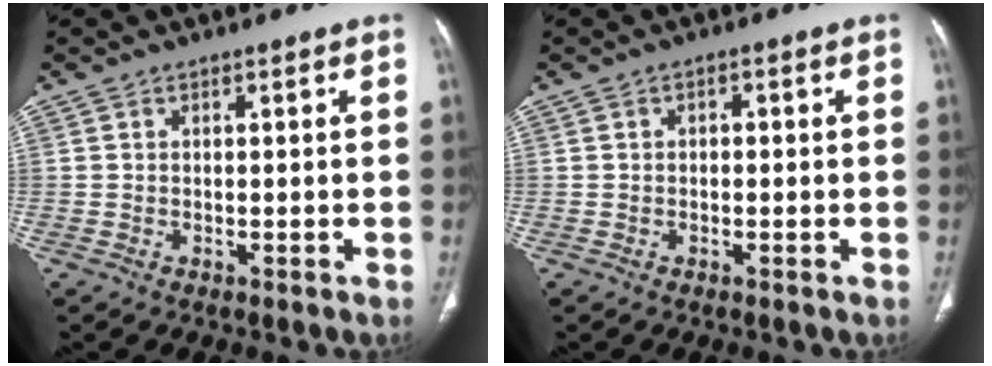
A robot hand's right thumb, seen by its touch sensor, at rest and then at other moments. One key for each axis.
{"total": 1.0, "fx": 0.0, "fy": 0.7, "fz": 0.7, "tx": -0.006, "ty": 0.005, "tz": -0.004}